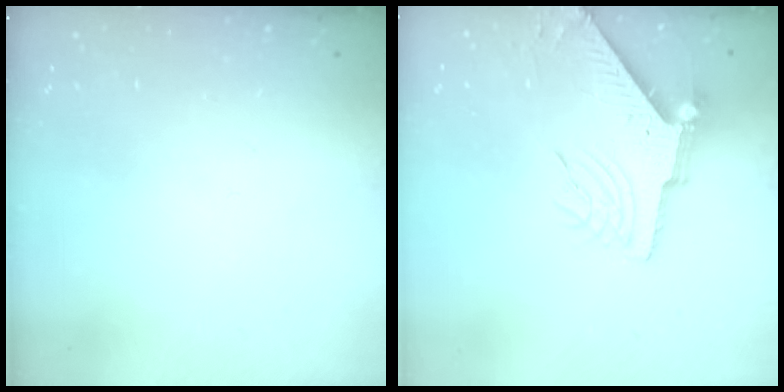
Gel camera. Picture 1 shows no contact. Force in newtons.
{"total": 9.5, "press": 9.4, "slide": 1.3}